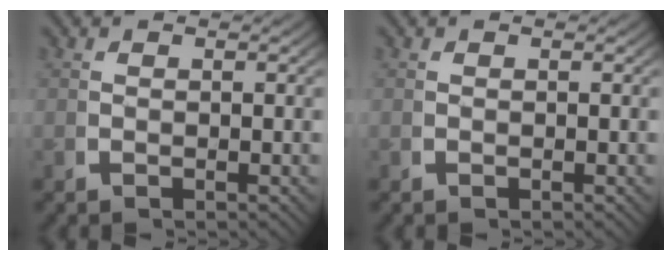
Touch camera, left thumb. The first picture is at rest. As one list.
[{"total": 0.0}]